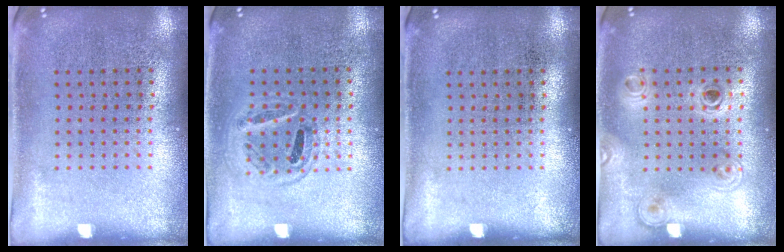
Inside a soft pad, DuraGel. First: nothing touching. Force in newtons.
{"total": 0.9, "press": 0.8, "slide": 0.3}
{"total": 0.0}
{"total": 1.4, "press": 1.2, "slide": 0.7}